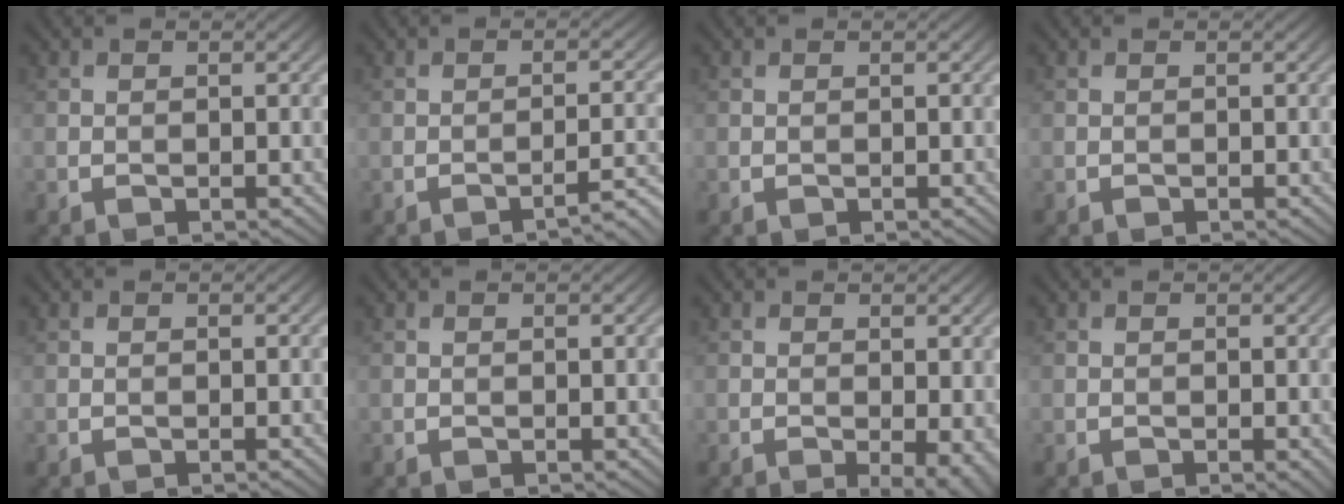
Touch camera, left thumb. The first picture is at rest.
{"total": 2.8, "force": [-2.5, -0.5, 1.1], "torque": [-0.015, 0.011, -0.033]}
{"total": 0.0}
{"total": 0.0}
{"total": 0.0}
{"total": 0.0}
{"total": 3.8, "force": [-0.3, 1.6, 3.4], "torque": [-0.045, -0.001, -0.005]}
{"total": 0.5, "force": [-0.1, 0.2, 0.5], "torque": [-0.004, -0.001, -0.001]}